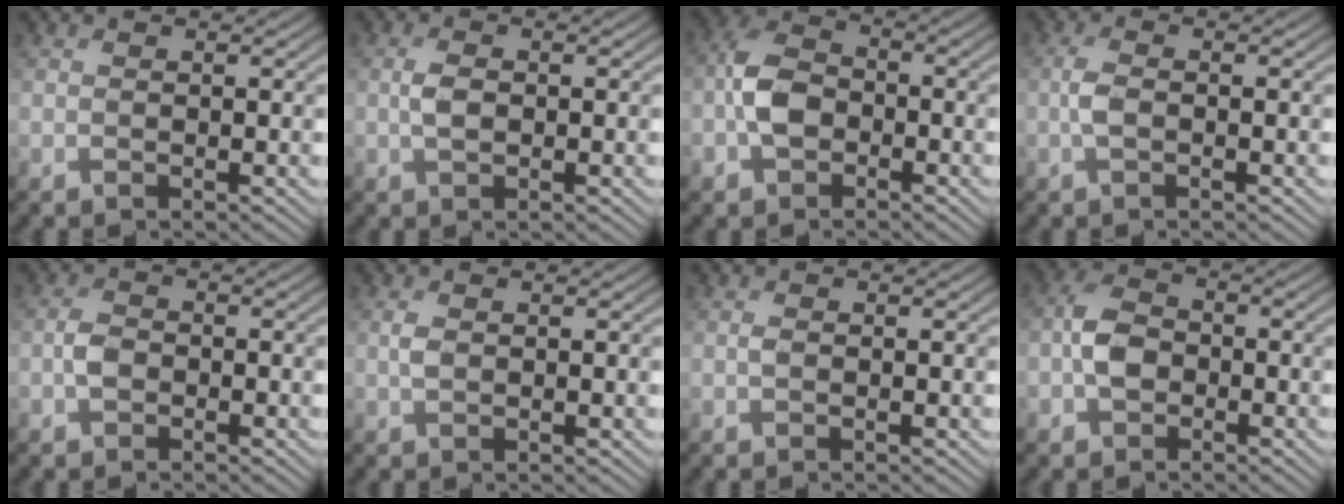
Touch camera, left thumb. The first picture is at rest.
{"total": 1.8, "force": [0.4, 0.8, 1.6], "torque": [-0.035, 0.006, 0.006]}
{"total": 5.5, "force": [-1.5, 3.9, 3.7], "torque": [-0.079, 0.012, -0.040]}
{"total": 1.6, "force": [0.0, 0.3, 1.6], "torque": [-0.038, 0.008, -0.007]}
{"total": 1.5, "force": [-0.4, 1.1, 1.0], "torque": [-0.021, 0.009, -0.017]}
{"total": 1.3, "force": [0.7, 0.4, 0.9], "torque": [-0.024, 0.007, 0.015]}
{"total": 0.6, "force": [0.4, 0.0, 0.4], "torque": [-0.011, 0.007, 0.007]}
{"total": 4.1, "force": [-0.9, 3.0, 2.6], "torque": [-0.053, 0.009, -0.029]}